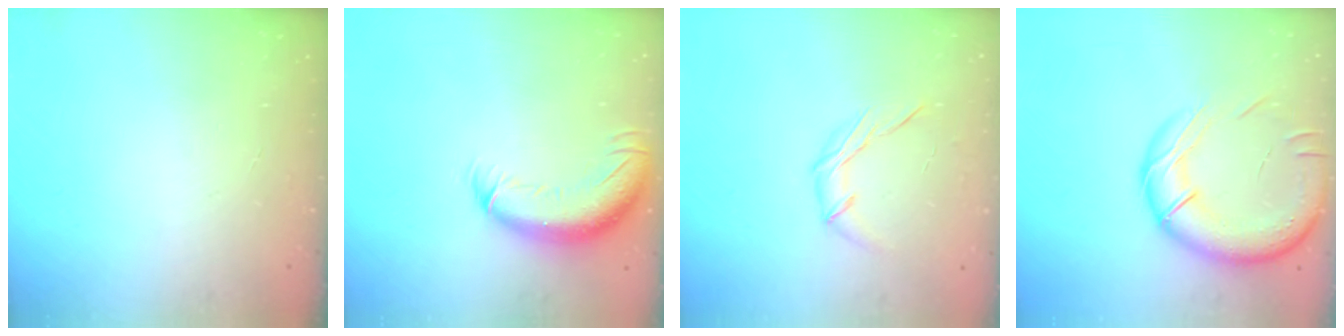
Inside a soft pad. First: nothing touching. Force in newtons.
{"total": 12.4, "press": 12.1, "slide": 2.9}
{"total": 6.7, "press": 6.7, "slide": 0.8}
{"total": 22.4, "press": 21.9, "slide": 4.4}